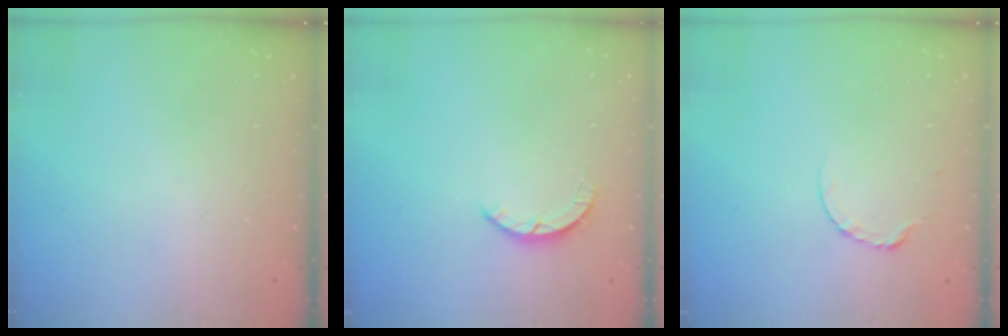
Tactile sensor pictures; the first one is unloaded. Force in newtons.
{"total": 2.5, "press": 2.4, "slide": 0.4}
{"total": 3.9, "press": 3.8, "slide": 0.5}